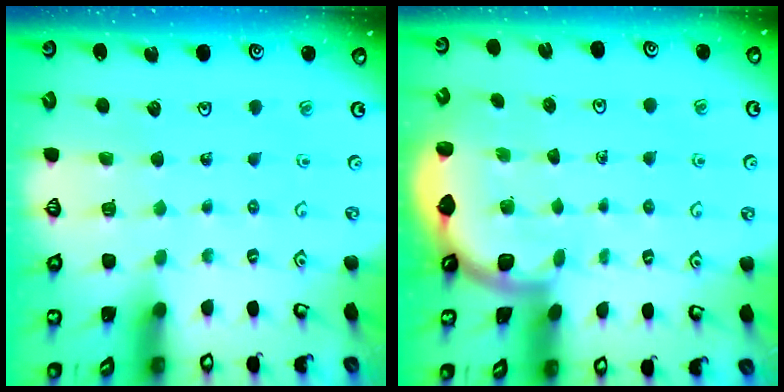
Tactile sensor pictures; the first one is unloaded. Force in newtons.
{"total": 1.3, "press": 1.3, "slide": 0.1}